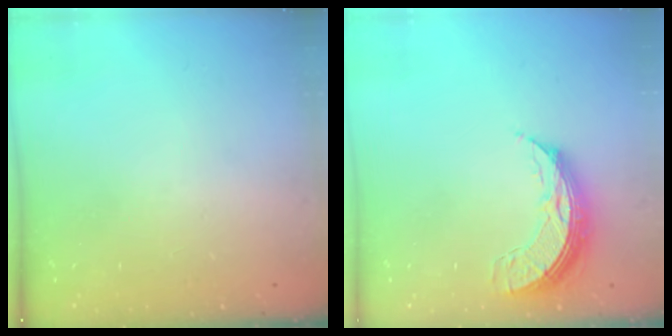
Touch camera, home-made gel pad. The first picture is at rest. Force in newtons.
{"total": 8.0, "press": 8.0, "slide": 0.7}